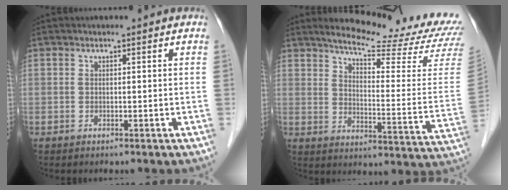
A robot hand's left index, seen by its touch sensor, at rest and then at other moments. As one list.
[{"total": 20.6, "force": [18.7, 0.7, 8.5], "torque": [-0.123, -0.083, 0.230]}]